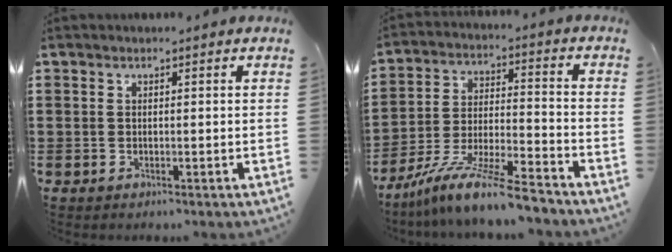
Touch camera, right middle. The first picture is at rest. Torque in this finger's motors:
{"motor_torque": [2.14, 0.00, 0.69, 0.21]}